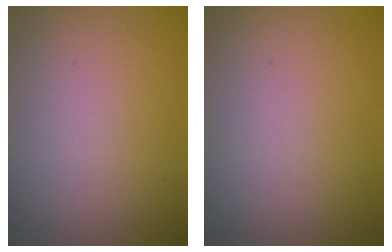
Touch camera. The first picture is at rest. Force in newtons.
{"total": 0.0}